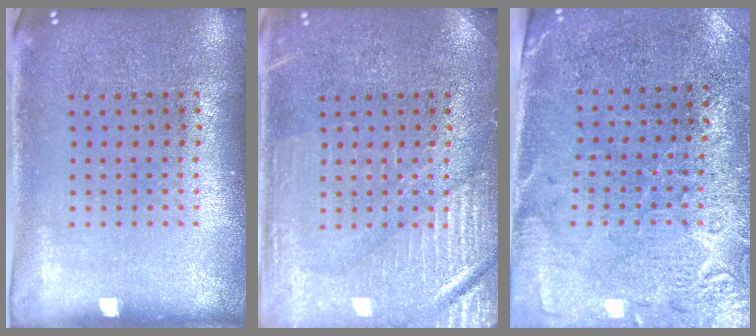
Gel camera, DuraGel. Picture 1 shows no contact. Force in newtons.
{"total": 4.1, "press": 4.1, "slide": 0.7}
{"total": 2.9, "press": 2.6, "slide": 1.2}